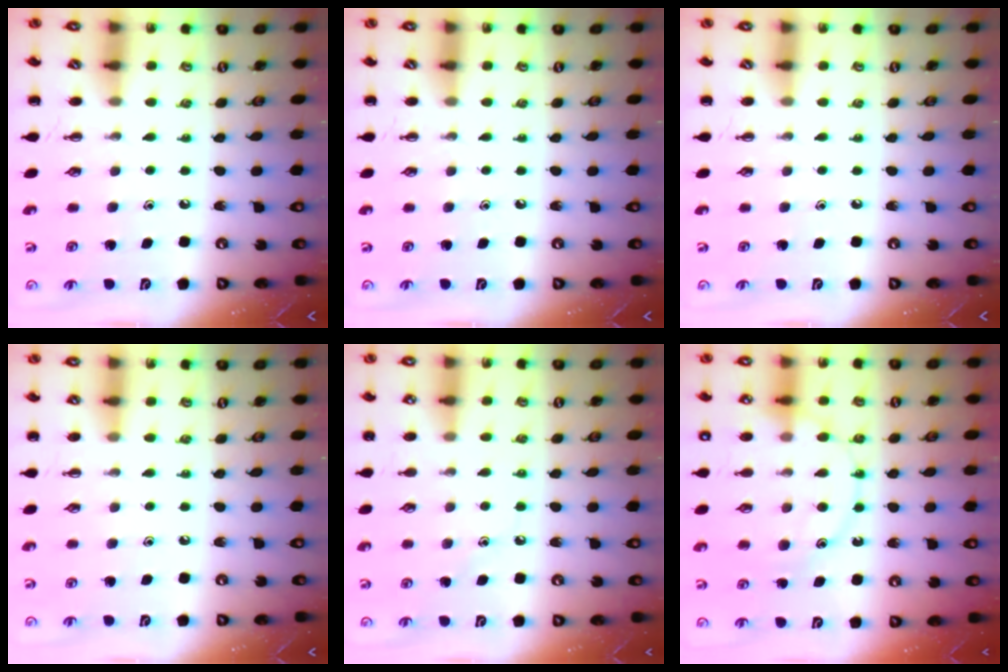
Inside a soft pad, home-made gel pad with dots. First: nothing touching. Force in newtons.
{"total": 0.0}
{"total": 0.0}
{"total": 5.4, "press": 5.0, "slide": 2.0}
{"total": 7.9, "press": 7.6, "slide": 2.0}
{"total": 14.3, "press": 14.3, "slide": 1.0}